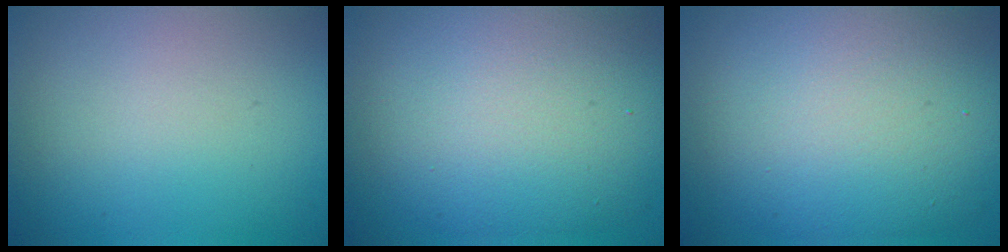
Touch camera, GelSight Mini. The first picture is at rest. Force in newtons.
{"total": 10.3, "press": 10.3, "slide": 0.4}
{"total": 11.5, "press": 11.4, "slide": 0.7}